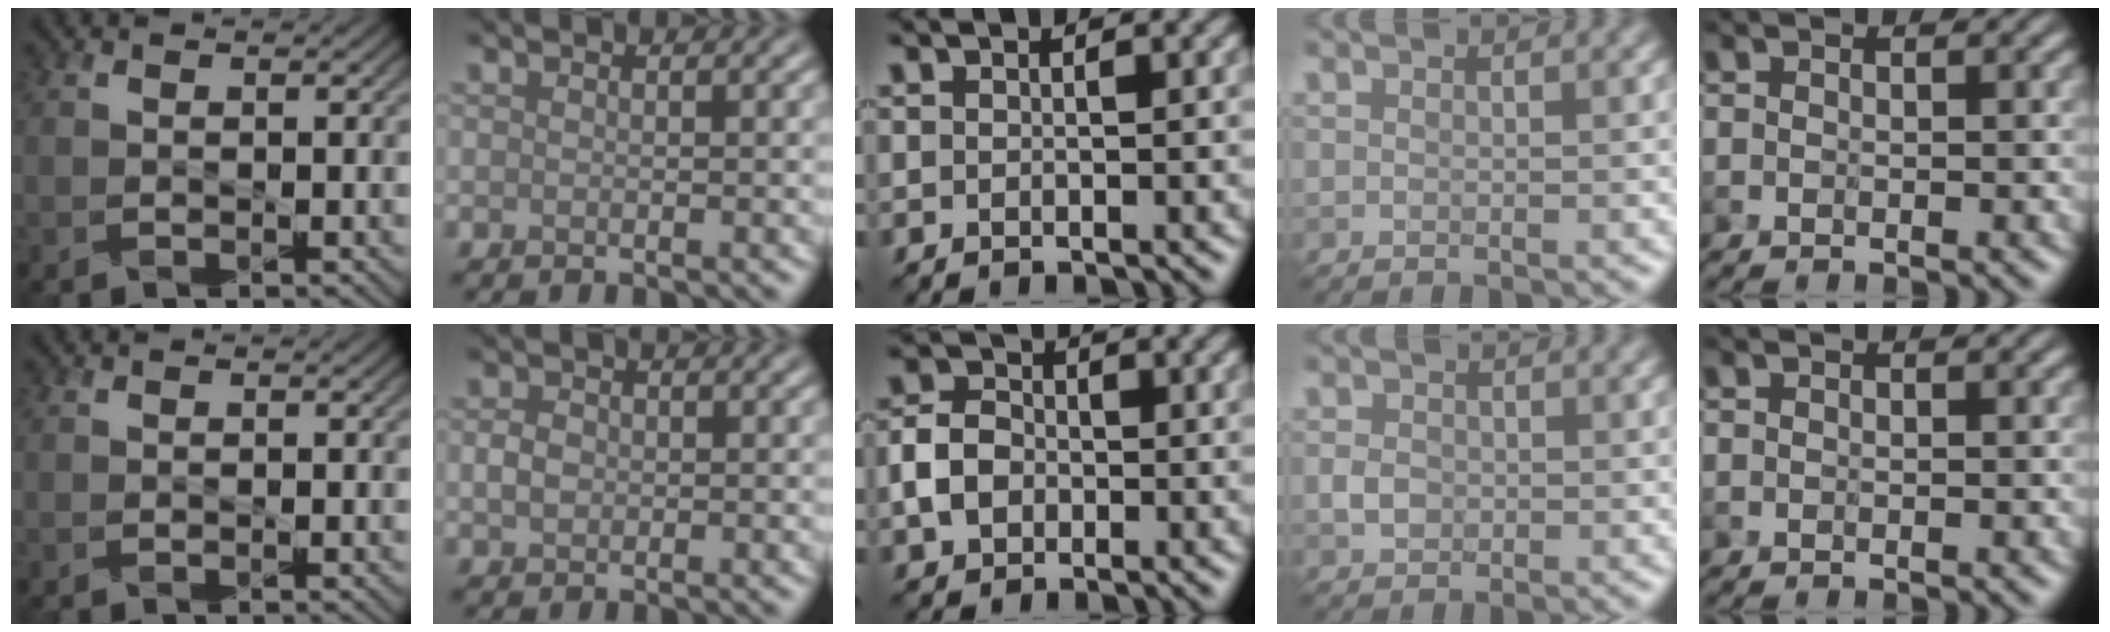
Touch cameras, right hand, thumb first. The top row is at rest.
{"index": {"total": 1.6, "force": [0.0, 1.3, 1.0], "torque": [-0.020, 0.001, -0.005]}, "middle": {"total": 3.8, "force": [-0.9, 3.0, 2.1], "torque": [-0.044, 0.006, -0.021]}, "ring": {"total": 1.5, "force": [-0.3, 1.3, 0.7], "torque": [-0.013, -0.001, -0.009]}}